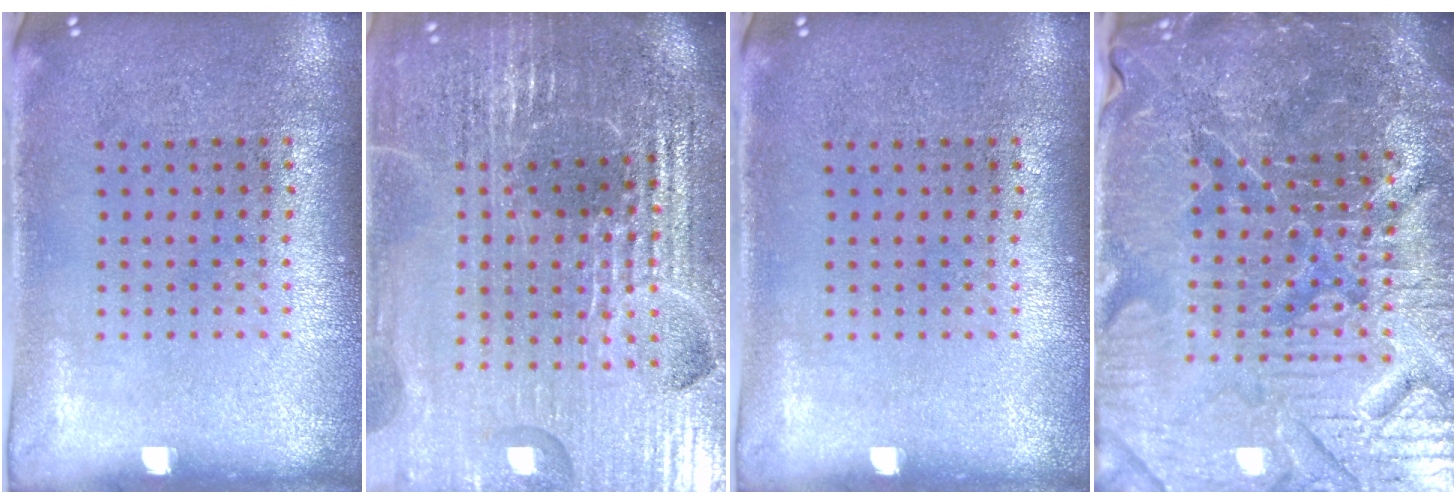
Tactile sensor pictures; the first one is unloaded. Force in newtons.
{"total": 6.6, "press": 5.8, "slide": 3.2}
{"total": 0.0}
{"total": 6.3, "press": 5.7, "slide": 2.8}